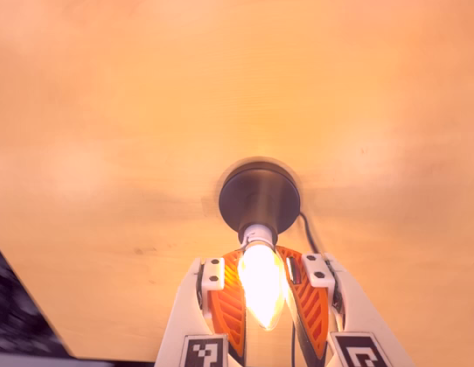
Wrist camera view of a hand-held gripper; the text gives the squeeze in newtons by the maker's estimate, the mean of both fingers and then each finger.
{"total": 28.7, "left": 29.9, "right": 27.5}